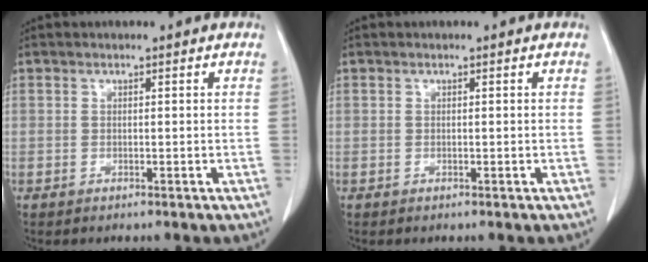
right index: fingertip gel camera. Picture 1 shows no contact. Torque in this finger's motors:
{"motor_torque": [0.00, 0.00, 0.00, 0.00]}